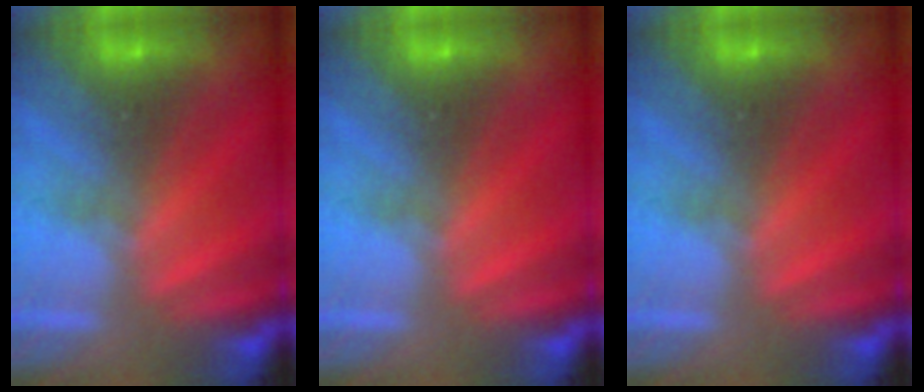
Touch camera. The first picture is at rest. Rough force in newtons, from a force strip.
{"total": 0.0}
{"total": 0.0}